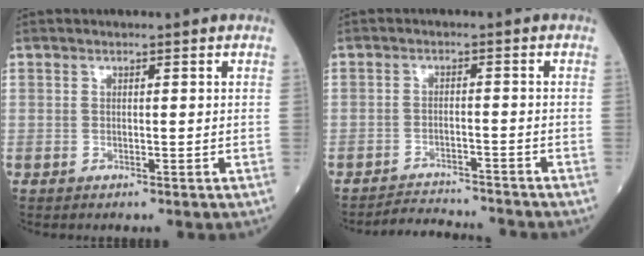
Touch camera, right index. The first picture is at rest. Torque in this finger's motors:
{"motor_torque": [0.00, -0.03, -0.23, -0.02]}